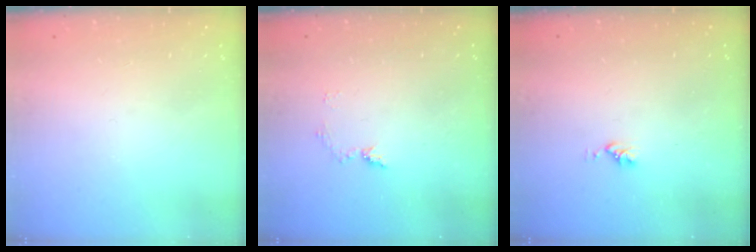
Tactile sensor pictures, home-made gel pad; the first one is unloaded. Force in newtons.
{"total": 6.4, "press": 6.4, "slide": 0.7}
{"total": 3.0, "press": 3.0, "slide": 0.4}